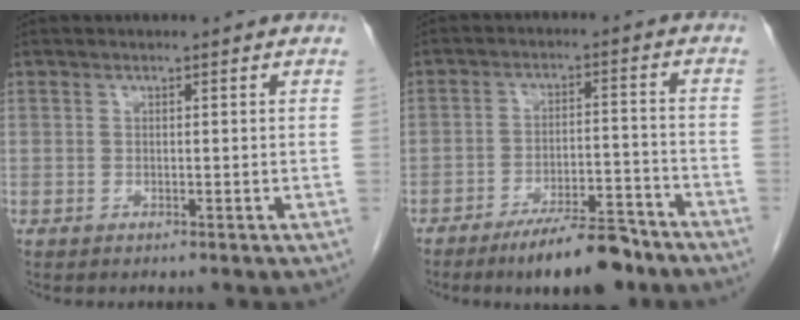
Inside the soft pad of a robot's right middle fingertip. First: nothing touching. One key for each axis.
{"total": 9.7, "fx": -7.7, "fy": 2.0, "fz": 5.6, "tx": -0.079, "ty": -0.003, "tz": -0.124}